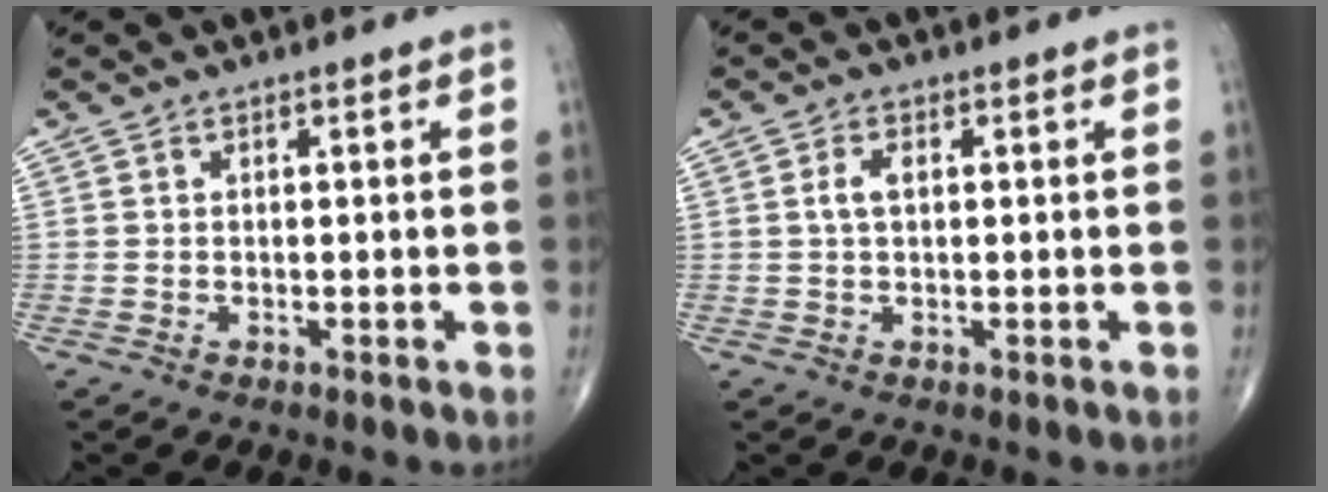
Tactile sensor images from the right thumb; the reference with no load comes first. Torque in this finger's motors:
{"motor_torque": [-0.18, 0.17, 0.17, -0.03, 0.05]}